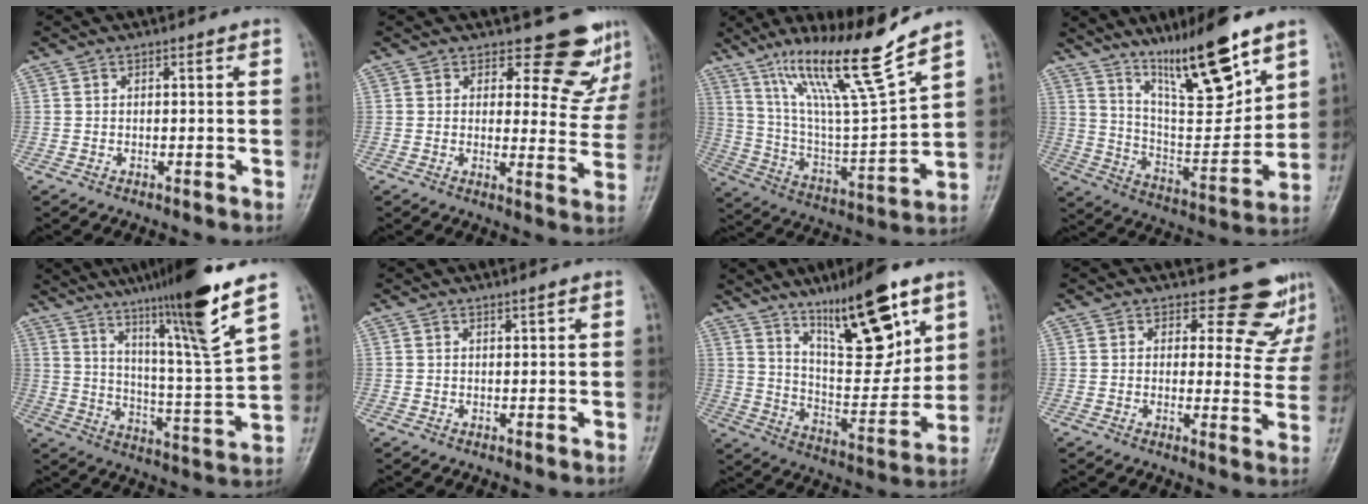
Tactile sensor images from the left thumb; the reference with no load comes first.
{"total": 10.4, "force": [8.9, 4.7, 2.5], "torque": [0.013, -0.076, 0.089]}
{"total": 19.5, "force": [13.3, 1.1, 14.3], "torque": [-0.228, -0.069, 0.241]}
{"total": 18.0, "force": [12.2, 3.8, 12.8], "torque": [-0.182, -0.078, 0.223]}
{"total": 18.8, "force": [12.4, -0.2, 14.1], "torque": [-0.213, -0.064, 0.202]}
{"total": 0.7, "force": [0.5, 0.0, 0.5], "torque": [-0.008, -0.004, 0.010]}
{"total": 18.9, "force": [10.9, 5.6, 14.4], "torque": [-0.193, -0.065, 0.193]}
{"total": 9.3, "force": [8.2, 4.3, 1.1], "torque": [0.033, -0.061, 0.077]}